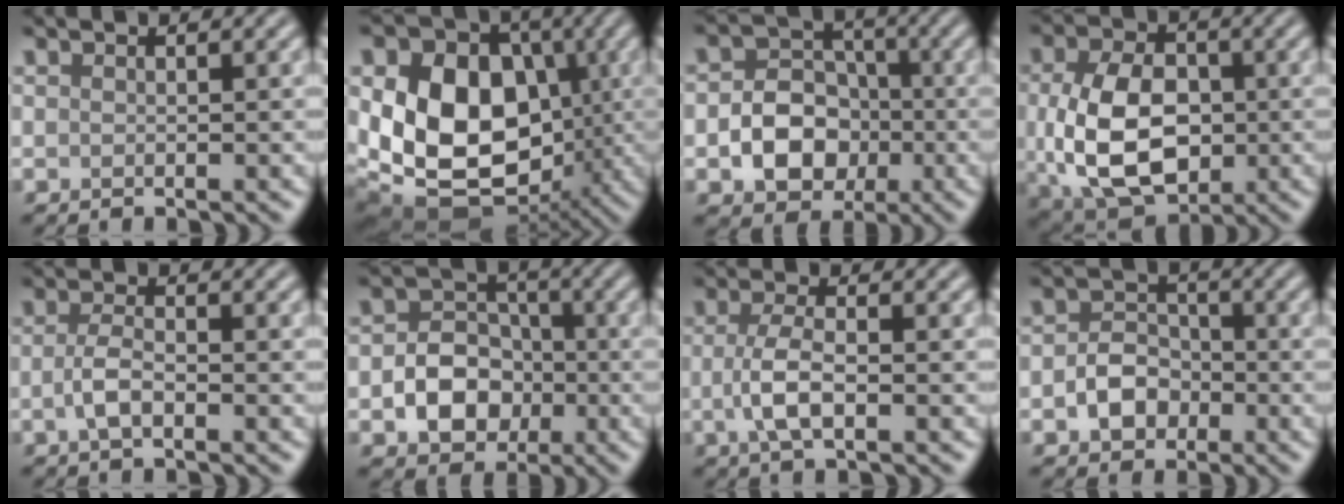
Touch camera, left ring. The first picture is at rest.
{"total": 16.1, "force": [-0.3, 12.2, 10.5], "torque": [-0.158, 0.012, -0.026]}
{"total": 6.2, "force": [-1.6, 4.9, 3.5], "torque": [-0.042, -0.004, -0.034]}
{"total": 10.0, "force": [-0.7, 6.7, 7.4], "torque": [-0.153, -0.012, -0.009]}
{"total": 2.3, "force": [-0.7, 0.8, 2.0], "torque": [-0.042, 0.002, -0.020]}
{"total": 5.5, "force": [-1.5, 4.3, 3.1], "torque": [-0.040, -0.003, -0.026]}
{"total": 3.4, "force": [-0.5, 1.2, 3.1], "torque": [-0.068, -0.001, -0.015]}
{"total": 3.5, "force": [-1.2, 2.7, 1.9], "torque": [-0.030, 0.004, -0.024]}